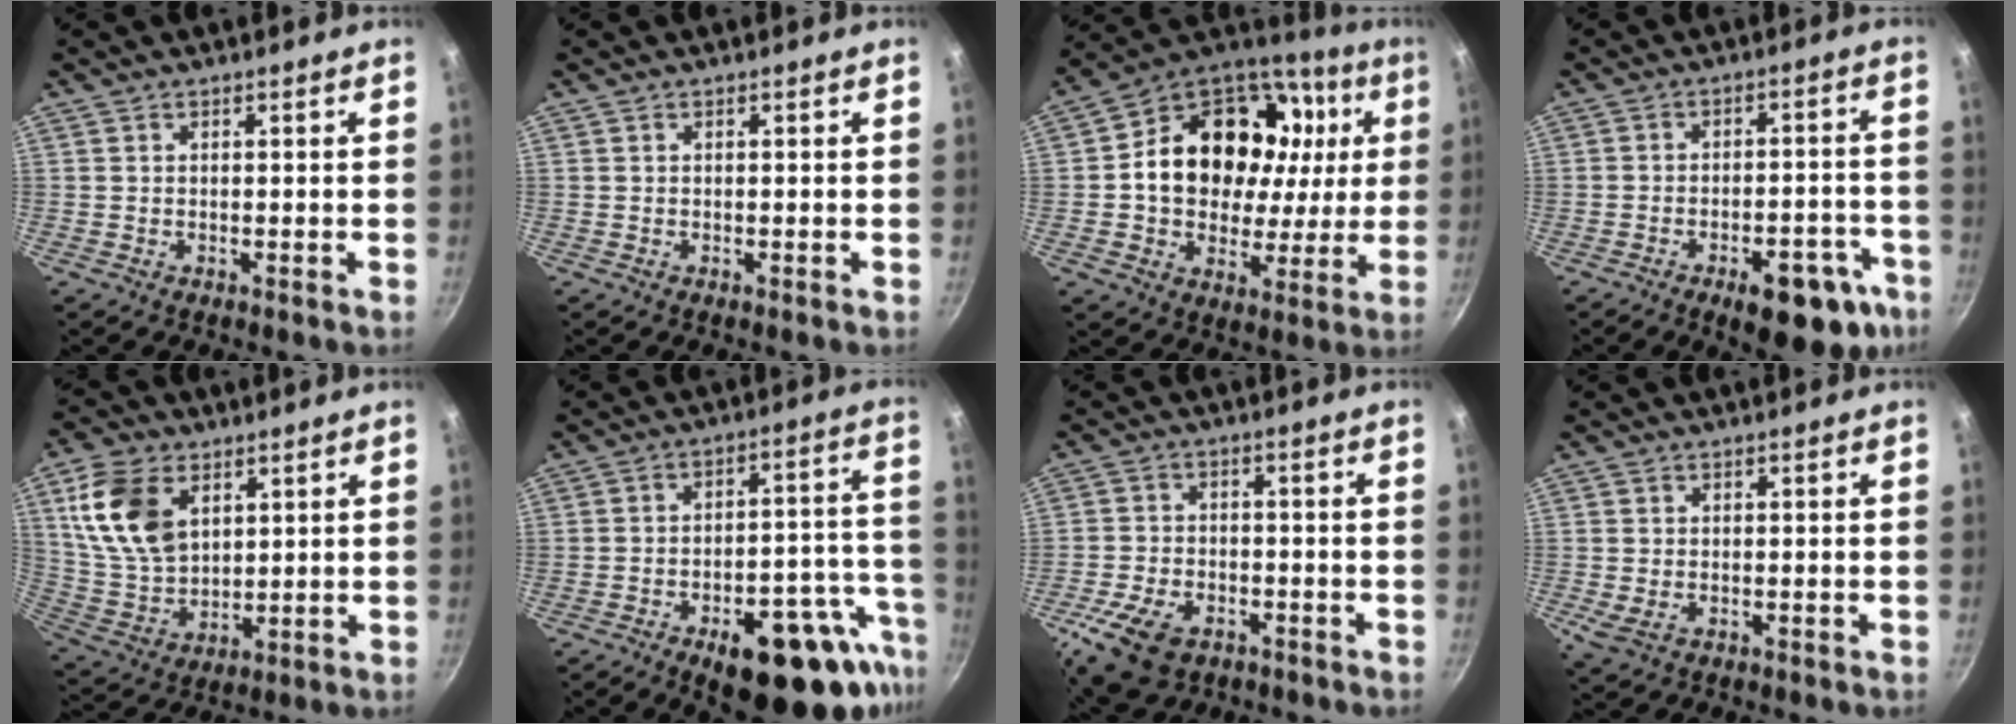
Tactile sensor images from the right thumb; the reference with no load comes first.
{"total": 0.0}
{"total": 25.3, "force": [4.6, 19.0, 16.1], "torque": [-0.243, 0.027, 0.077]}
{"total": 14.3, "force": [-7.7, 6.5, 10.1], "torque": [-0.079, 0.043, -0.094]}
{"total": 14.5, "force": [5.2, 9.4, 9.7], "torque": [-0.165, -0.020, 0.113]}
{"total": 21.8, "force": [-11.2, 9.5, 16.2], "torque": [-0.152, 0.055, -0.143]}
{"total": 11.8, "force": [-5.8, 7.3, 7.2], "torque": [-0.135, 0.019, -0.098]}
{"total": 3.3, "force": [-0.8, 2.2, 2.3], "torque": [-0.041, -0.009, -0.010]}